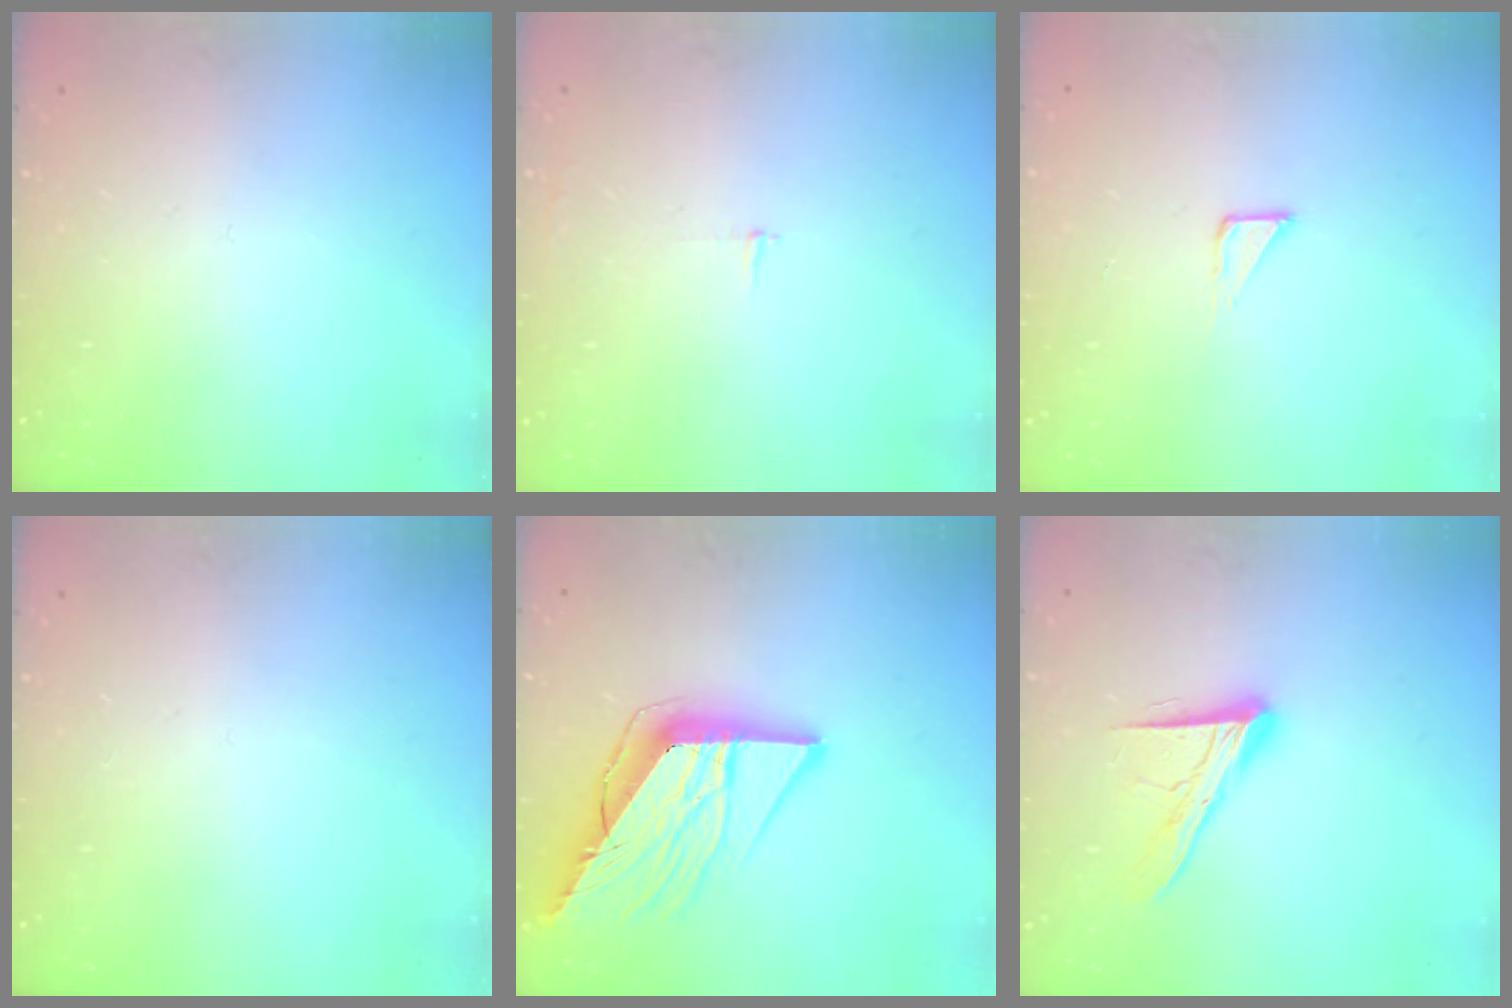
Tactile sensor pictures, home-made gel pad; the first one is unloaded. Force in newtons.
{"total": 2.3, "press": 2.3, "slide": 0.2}
{"total": 2.3, "press": 2.3, "slide": 0.1}
{"total": 0.0}
{"total": 14.7, "press": 14.6, "slide": 1.7}
{"total": 14.2, "press": 14.1, "slide": 1.1}